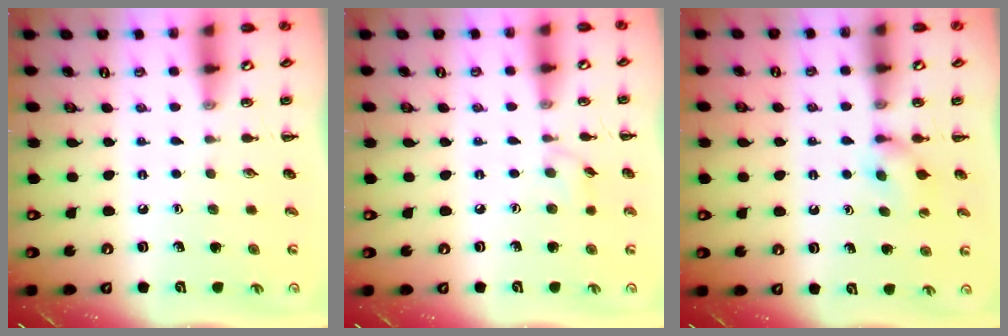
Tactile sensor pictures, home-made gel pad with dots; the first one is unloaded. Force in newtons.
{"total": 3.5, "press": 3.4, "slide": 1.0}
{"total": 4.4, "press": 4.2, "slide": 1.2}